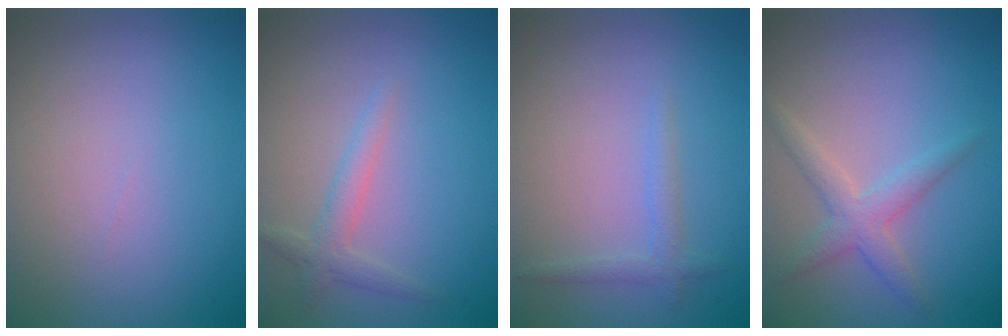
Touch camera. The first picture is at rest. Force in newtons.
{"total": 1.9, "press": 1.9, "slide": 0.1}
{"total": 1.3, "press": 1.3, "slide": 0.1}
{"total": 2.5, "press": 2.5, "slide": 0.1}